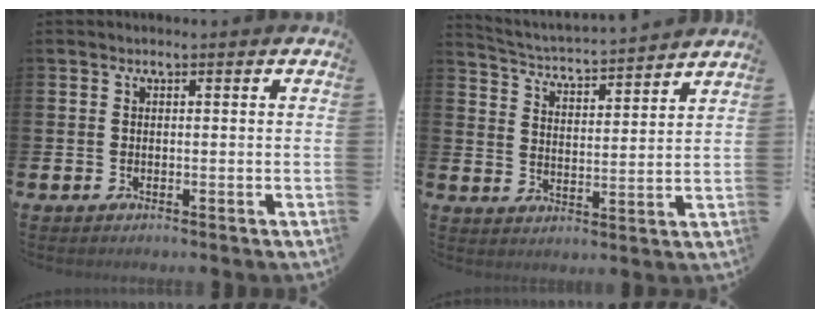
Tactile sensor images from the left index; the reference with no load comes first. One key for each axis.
{"total": 4.0, "fx": 4.0, "fy": -0.1, "fz": 0.4, "tx": -0.030, "ty": -0.041, "tz": 0.063}